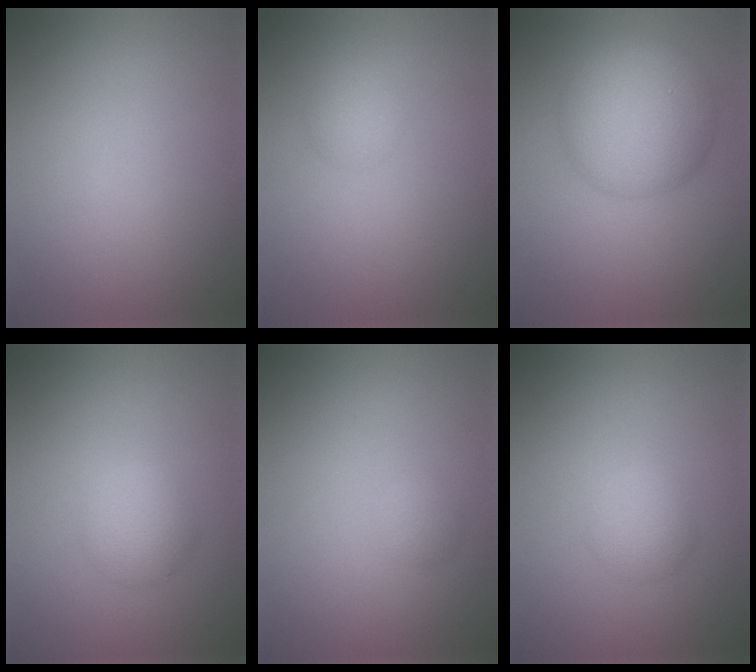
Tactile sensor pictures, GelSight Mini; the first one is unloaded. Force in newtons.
{"total": 1.6, "press": 1.6, "slide": 0.0}
{"total": 8.1, "press": 8.1, "slide": 0.2}
{"total": 2.6, "press": 2.6, "slide": 0.1}
{"total": 0.9, "press": 0.8, "slide": 0.0}
{"total": 2.0, "press": 2.0, "slide": 0.0}